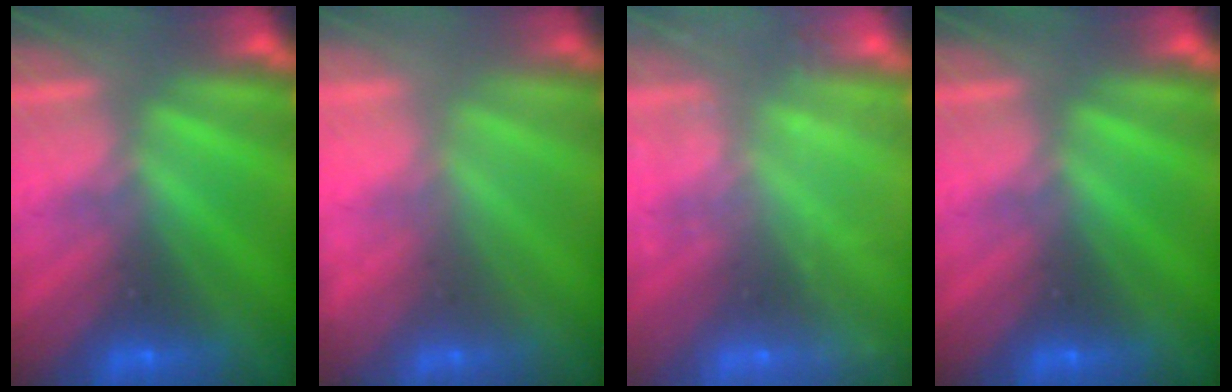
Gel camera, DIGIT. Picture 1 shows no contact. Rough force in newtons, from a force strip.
{"total": 2.1}
{"total": 2.3}
{"total": 0.0}